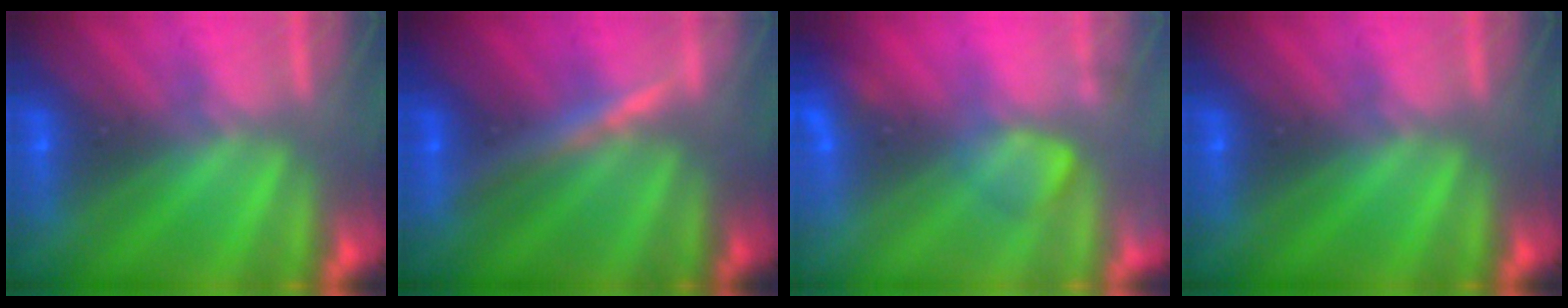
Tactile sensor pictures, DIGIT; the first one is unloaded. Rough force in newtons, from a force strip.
{"total": 3.4}
{"total": 2.4}
{"total": 0.0}